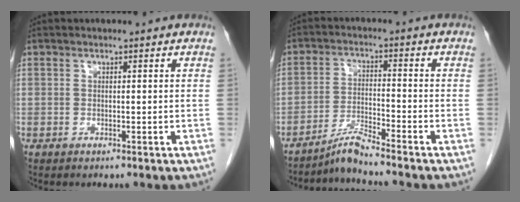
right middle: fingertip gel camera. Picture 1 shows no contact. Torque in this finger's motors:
{"motor_torque": [0.38, -0.83, -0.04, 0.02]}